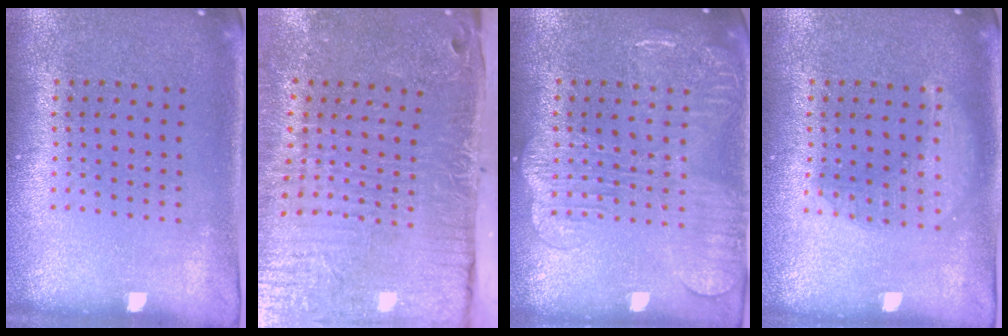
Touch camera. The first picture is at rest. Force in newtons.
{"total": 5.2, "press": 4.2, "slide": 3.0}
{"total": 2.0, "press": 2.0, "slide": 0.4}
{"total": 2.4, "press": 2.4, "slide": 0.3}